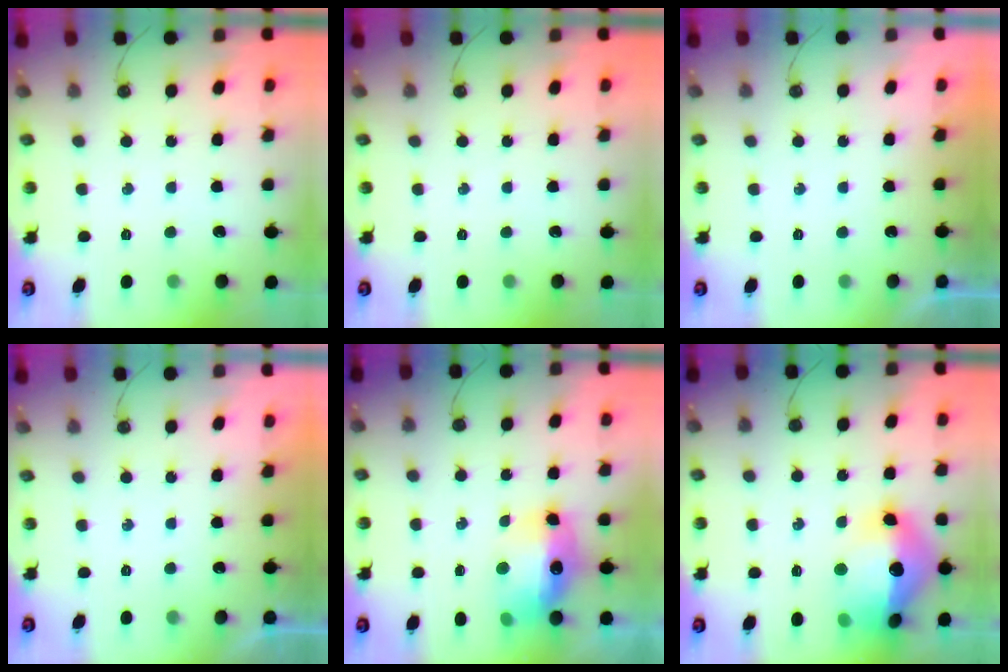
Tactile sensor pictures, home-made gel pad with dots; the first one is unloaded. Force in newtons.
{"total": 0.0}
{"total": 0.0}
{"total": 0.0}
{"total": 13.6, "press": 13.5, "slide": 1.3}
{"total": 20.3, "press": 20.2, "slide": 1.9}